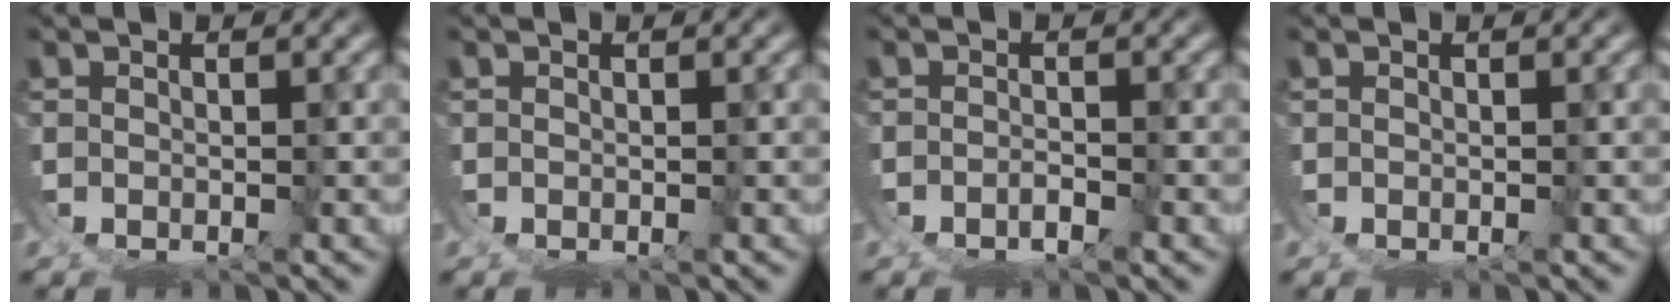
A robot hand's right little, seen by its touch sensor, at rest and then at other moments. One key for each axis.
{"total": 0.0}
{"total": 1.2, "fx": -0.8, "fy": -0.5, "fz": 0.7, "tx": -0.008, "ty": 0.001, "tz": -0.016}
{"total": 0.0}